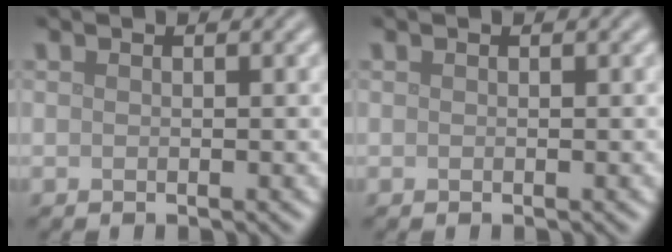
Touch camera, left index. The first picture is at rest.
{"total": 0.0}